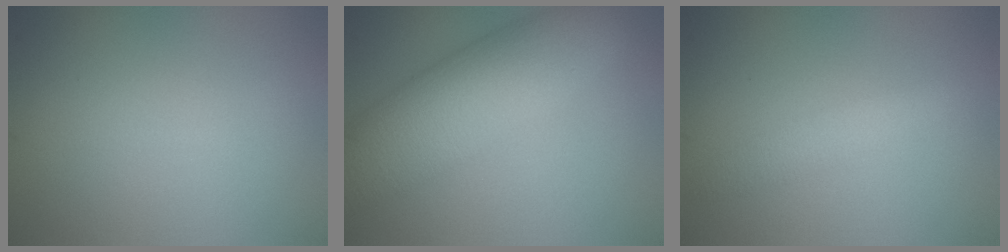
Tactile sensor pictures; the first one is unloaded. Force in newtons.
{"total": 8.7, "press": 8.7, "slide": 0.3}
{"total": 1.8, "press": 1.8, "slide": 0.0}